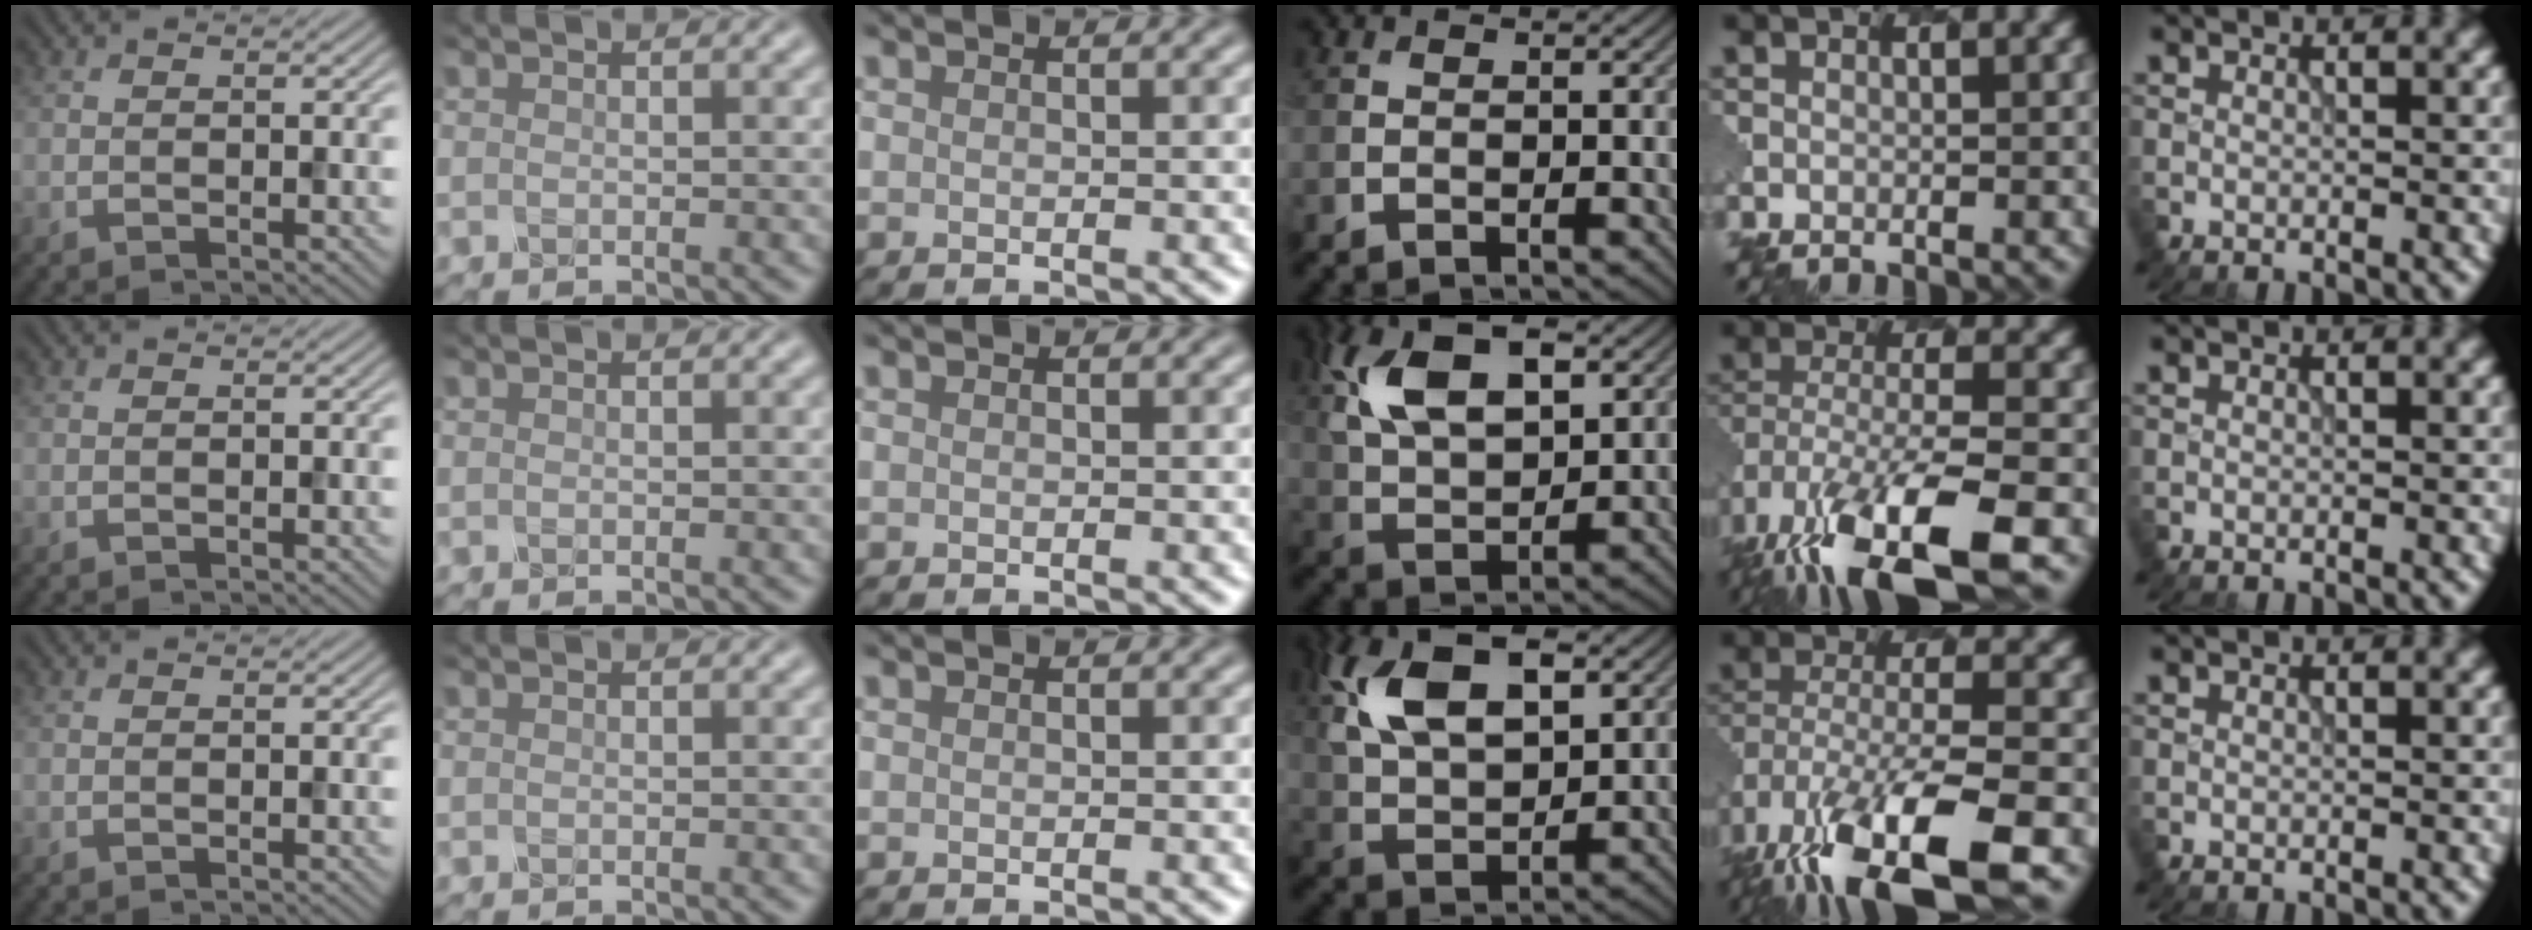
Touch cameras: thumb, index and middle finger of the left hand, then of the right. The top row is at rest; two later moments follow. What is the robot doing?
{"motion": "insert", "object": "pen bag"}